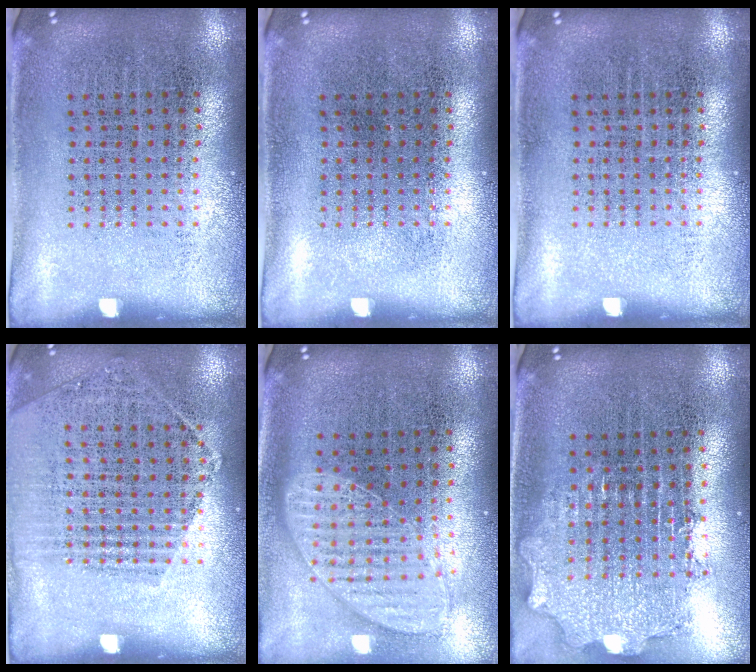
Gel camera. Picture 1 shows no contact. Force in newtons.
{"total": 0.0}
{"total": 0.0}
{"total": 1.4, "press": 1.4, "slide": 0.4}
{"total": 1.4, "press": 1.2, "slide": 0.7}
{"total": 2.0, "press": 1.6, "slide": 1.2}